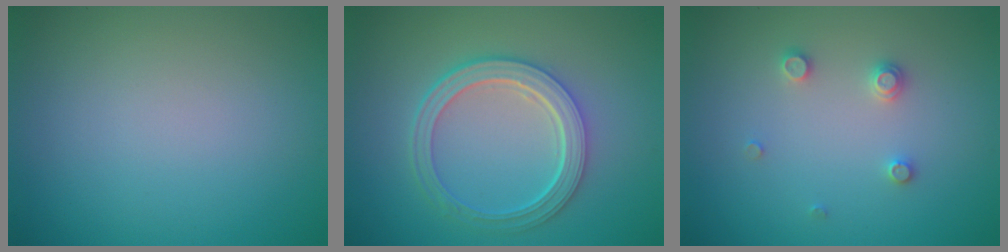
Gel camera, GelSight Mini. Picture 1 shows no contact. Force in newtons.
{"total": 5.1, "press": 3.8, "slide": 3.4}
{"total": 1.5, "press": 1.5, "slide": 0.2}